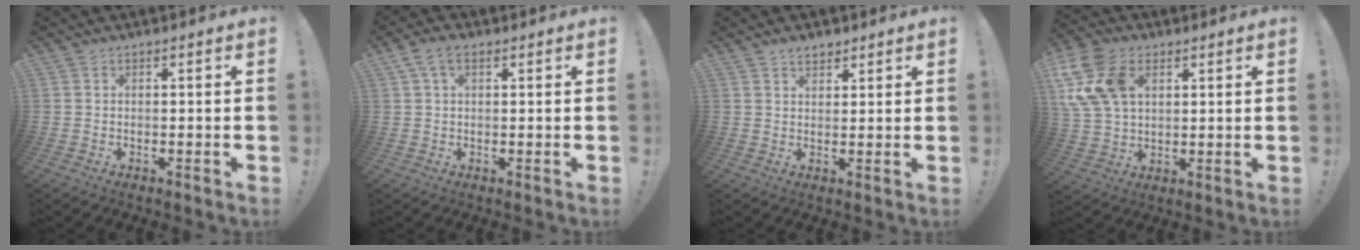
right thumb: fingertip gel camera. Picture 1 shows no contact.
{"total": 4.7, "force": [1.9, 2.6, 3.4], "torque": [-0.065, 0.005, 0.038]}
{"total": 3.1, "force": [2.5, 1.7, 0.9], "torque": [-0.004, -0.015, 0.043]}
{"total": 15.6, "force": [5.2, 10.8, 10.0], "torque": [-0.208, -0.006, 0.105]}